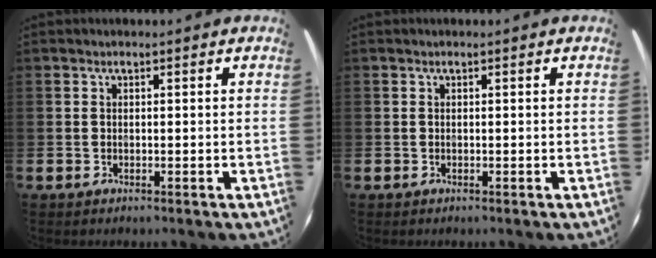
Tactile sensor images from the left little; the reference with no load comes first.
{"total": 0.0}